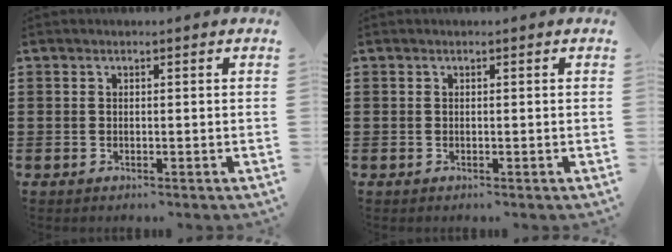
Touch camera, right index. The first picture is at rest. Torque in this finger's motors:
{"motor_torque": [0.00, 0.00, 0.00, 0.00]}